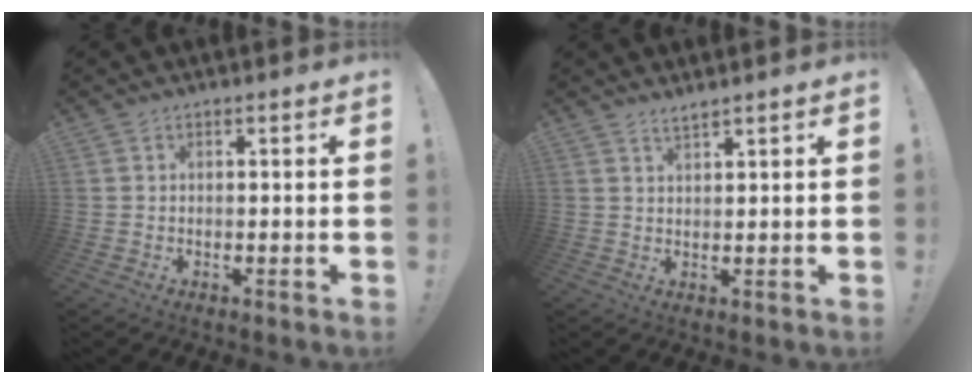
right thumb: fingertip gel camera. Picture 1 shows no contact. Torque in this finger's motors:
{"motor_torque": [0.00, 0.00, 0.00, 0.00, 0.00]}